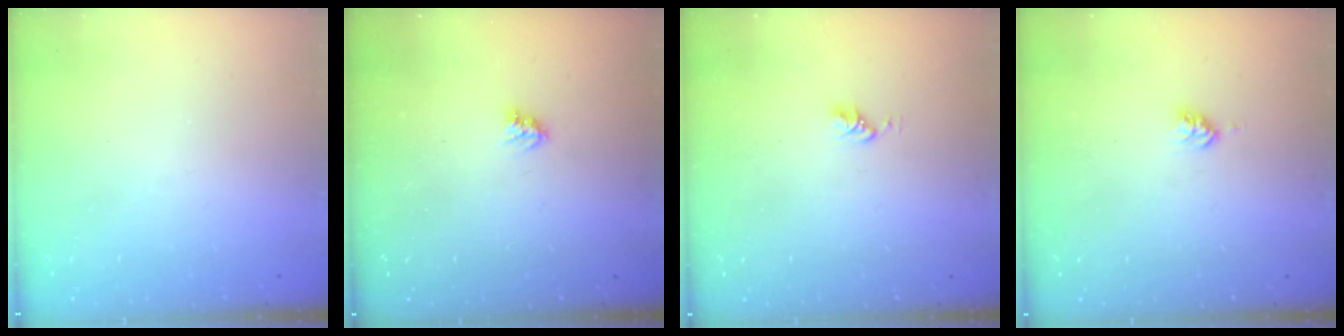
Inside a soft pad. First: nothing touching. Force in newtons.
{"total": 3.6, "press": 3.6, "slide": 0.5}
{"total": 3.0, "press": 3.0, "slide": 0.4}
{"total": 2.8, "press": 2.8, "slide": 0.2}